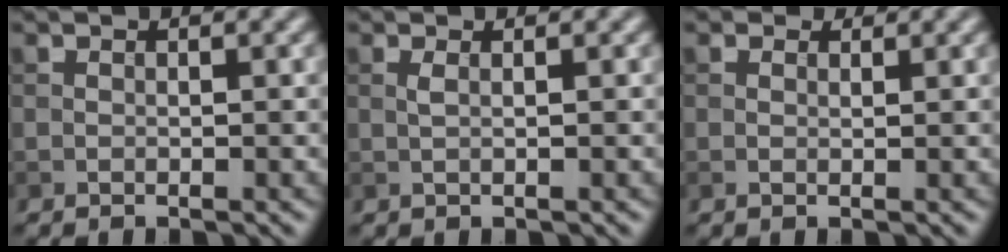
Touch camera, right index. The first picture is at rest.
{"total": 0.8, "force": [0.2, 0.2, 0.8], "torque": [-0.015, 0.005, 0.003]}
{"total": 0.9, "force": [0.7, 0.5, 0.3], "torque": [-0.007, -0.005, 0.006]}